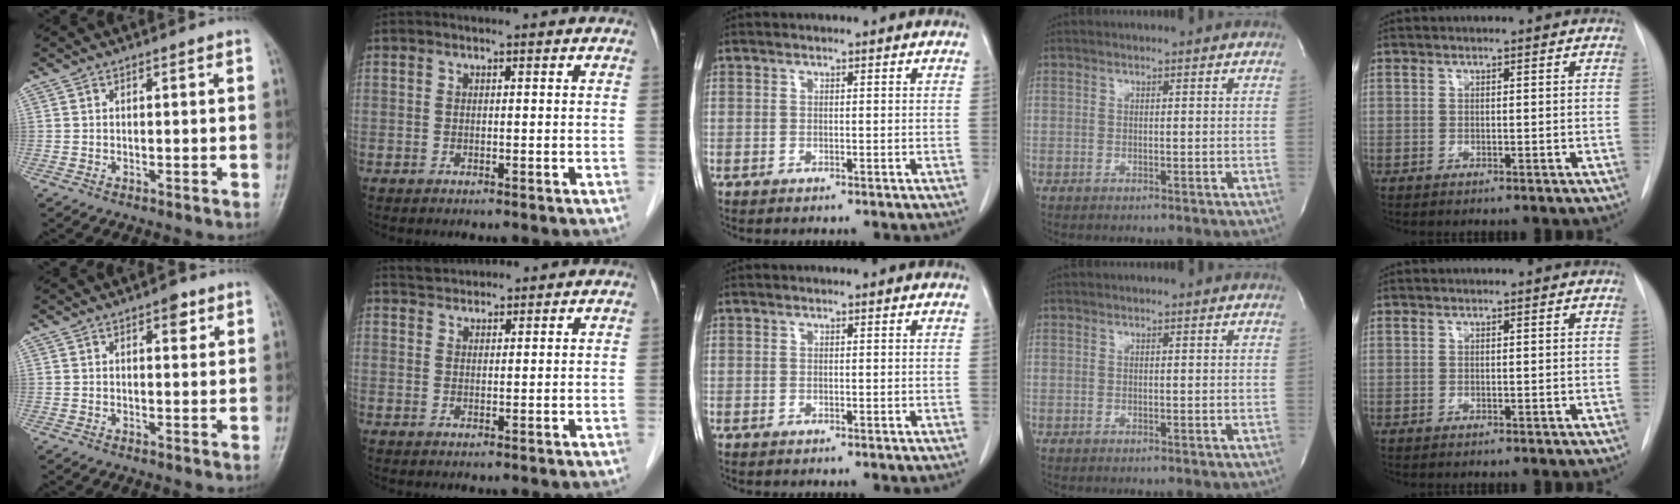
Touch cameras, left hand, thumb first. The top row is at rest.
{"thumb": {"total": 2.9, "force": [1.6, 1.4, 2.0], "torque": [-0.015, -0.005, 0.020]}, "index": {"total": 1.9, "force": [1.8, 0.4, -0.1], "torque": [-0.006, 0.015, 0.037]}}